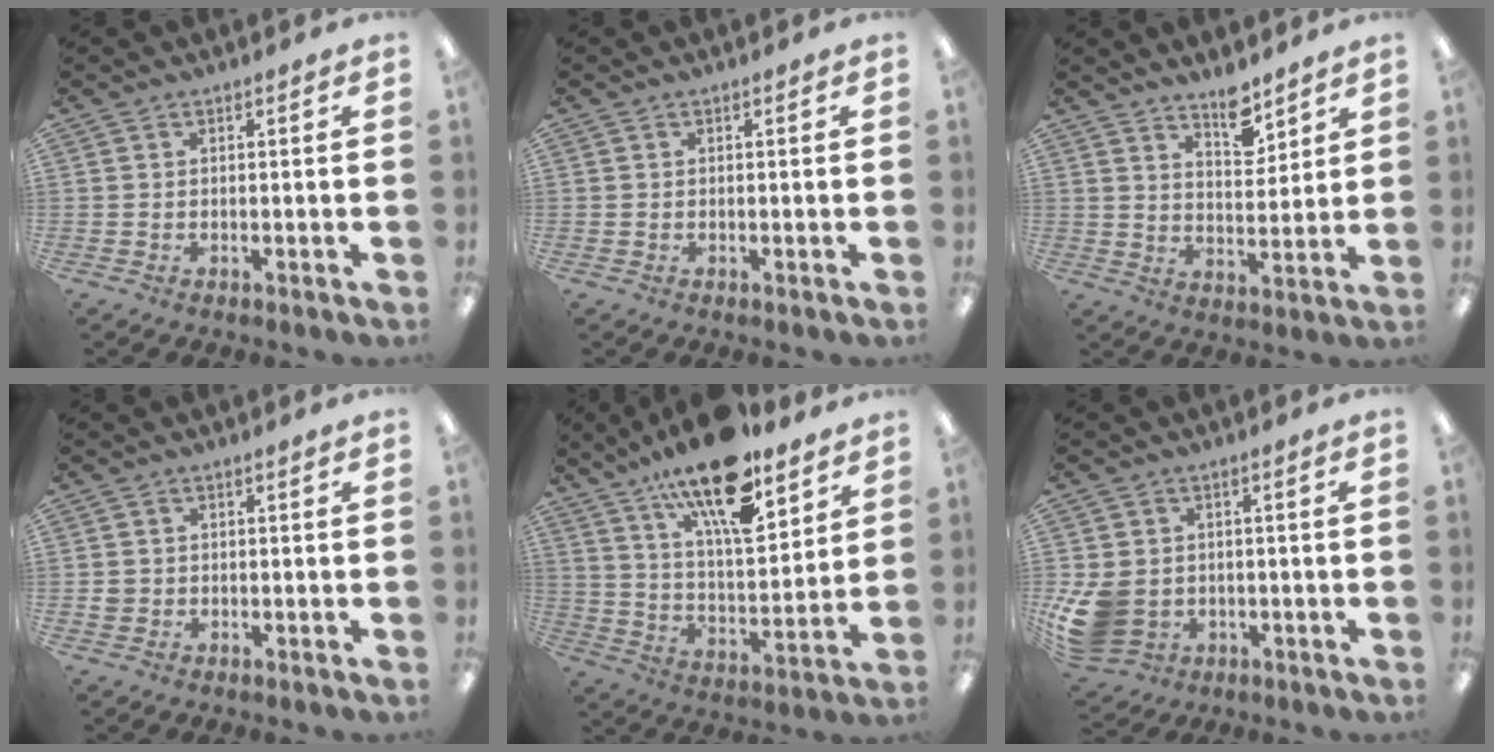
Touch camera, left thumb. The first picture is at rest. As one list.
[{"total": 0.0}, {"total": 8.0, "force": [6.3, 3.1, 3.9], "torque": [-0.043, -0.046, 0.107]}, {"total": 1.8, "force": [-0.4, 1.7, 0.5], "torque": [-0.011, 0.002, -0.008]}, {"total": 20.4, "force": [14.2, 6.7, 13.0], "torque": [-0.215, -0.083, 0.237]}, {"total": 9.7, "force": [-1.9, 8.0, 5.1], "torque": [-0.124, 0.009, -0.029]}]